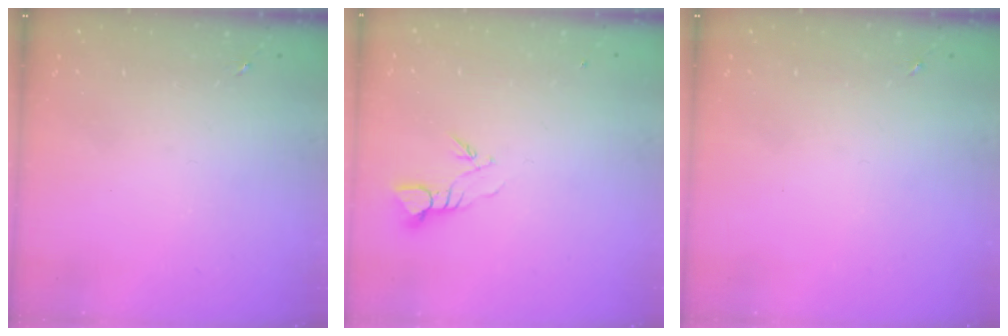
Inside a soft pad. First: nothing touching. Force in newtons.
{"total": 3.9, "press": 3.9, "slide": 0.2}
{"total": 0.0}